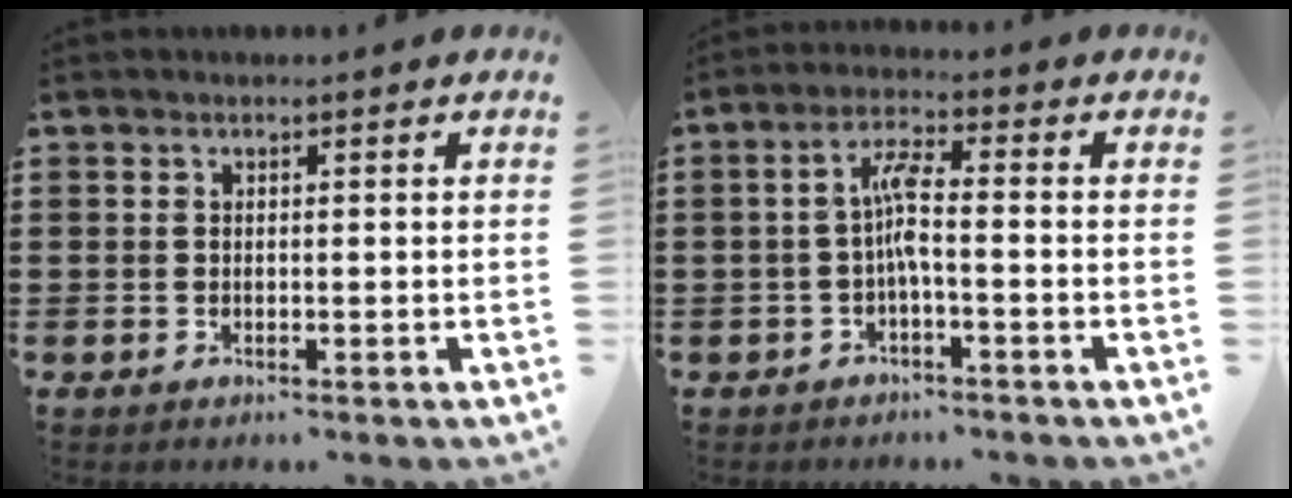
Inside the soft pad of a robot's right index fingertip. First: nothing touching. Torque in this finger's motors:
{"motor_torque": [1.01, -0.48, 0.16, 0.15]}